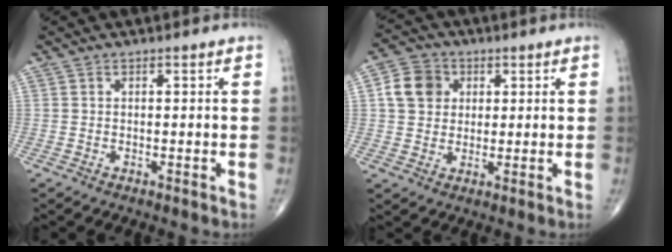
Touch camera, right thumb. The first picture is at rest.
{"total": 7.6, "force": [1.7, 6.5, 3.4], "torque": [-0.044, 0.004, 0.025]}